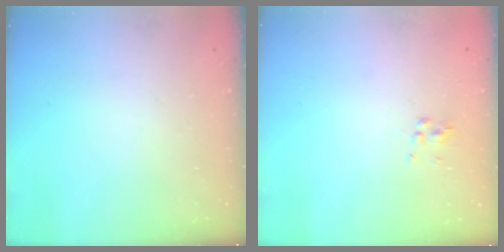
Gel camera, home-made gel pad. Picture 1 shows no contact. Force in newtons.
{"total": 4.2, "press": 4.1, "slide": 0.9}